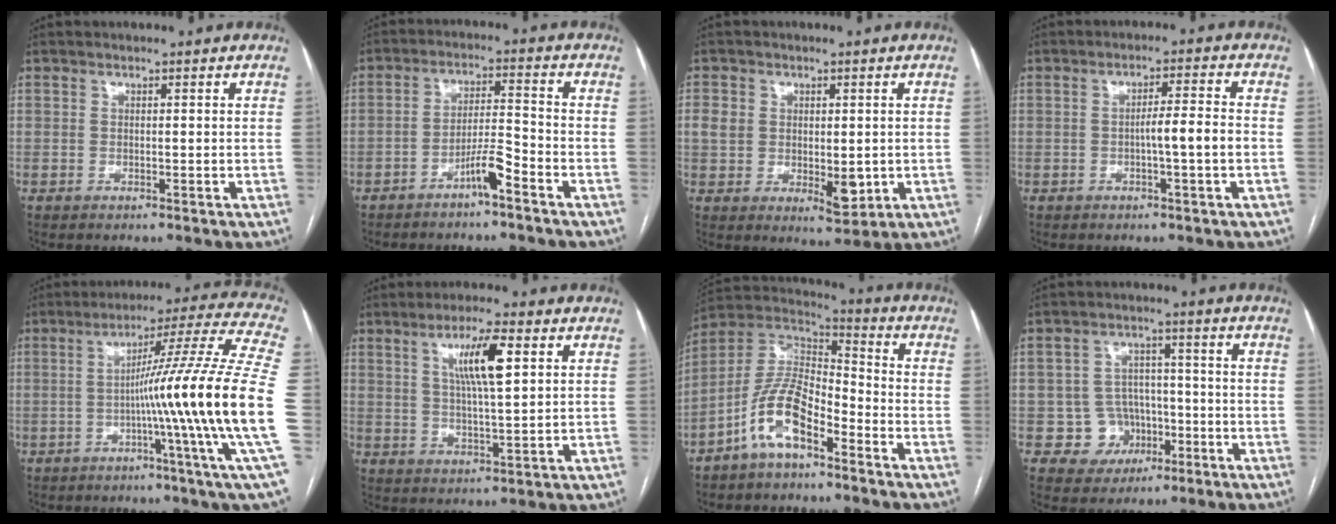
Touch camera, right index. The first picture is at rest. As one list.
[{"total": 5.2, "force": [-3.4, 0.2, 3.9], "torque": [-0.070, 0.008, -0.063]}, {"total": 6.9, "force": [0.0, 4.5, 5.2], "torque": [-0.076, -0.003, 0.014]}, {"total": 4.6, "force": [-0.9, -0.1, 4.5], "torque": [-0.070, 0.007, -0.014]}, {"total": 21.3, "force": [-3.2, -3.7, 20.8], "torque": [-0.261, -0.006, -0.072]}, {"total": 8.3, "force": [3.1, 0.8, 7.6], "torque": [-0.138, 0.003, 0.054]}, {"total": 11.2, "force": [-6.2, 4.3, 8.2], "torque": [-0.176, 0.020, -0.120]}, {"total": 6.8, "force": [-2.1, 6.4, 0.5], "torque": [0.006, 0.017, -0.027]}]